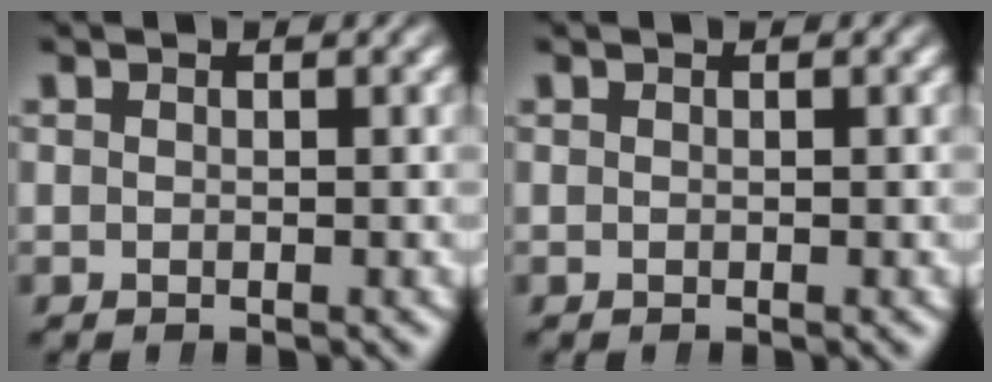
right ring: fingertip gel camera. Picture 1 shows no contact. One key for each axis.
{"total": 0.0}